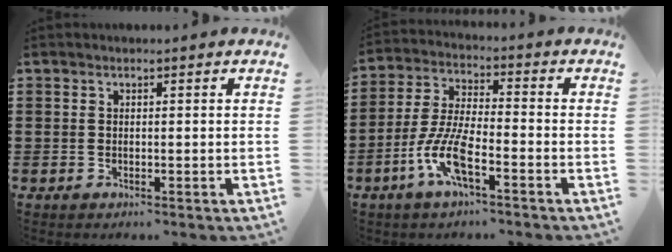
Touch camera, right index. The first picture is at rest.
{"total": 8.4, "force": [-4.3, 1.9, 7.0], "torque": [-0.177, -0.017, -0.087]}